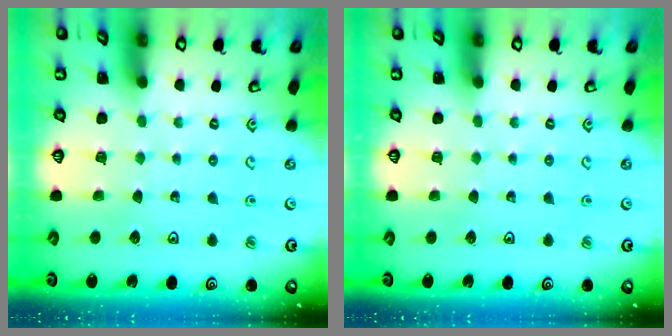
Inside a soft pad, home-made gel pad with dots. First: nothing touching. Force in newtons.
{"total": 0.0}